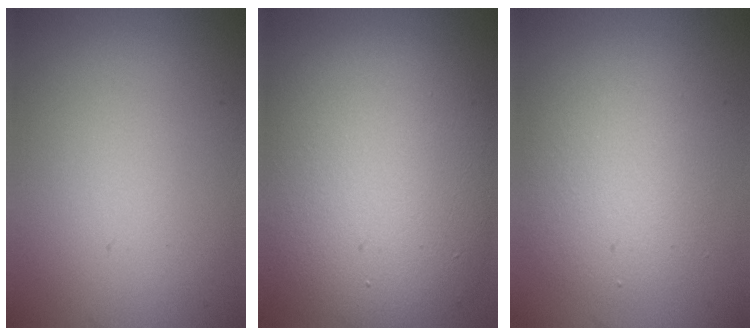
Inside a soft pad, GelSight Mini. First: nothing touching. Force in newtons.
{"total": 12.3, "press": 12.3, "slide": 0.7}
{"total": 4.2, "press": 4.2, "slide": 0.1}